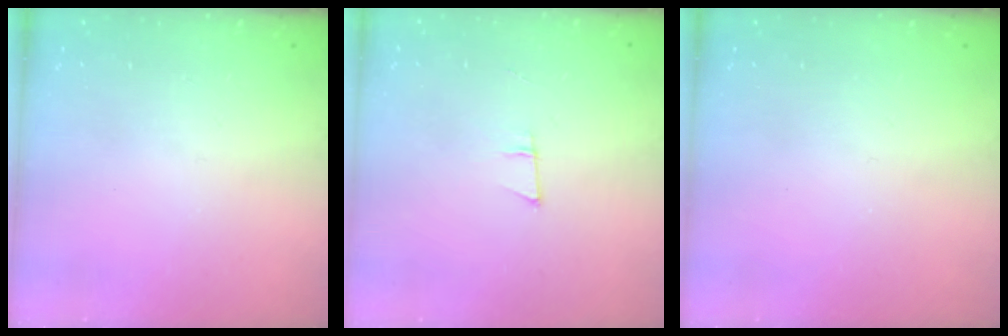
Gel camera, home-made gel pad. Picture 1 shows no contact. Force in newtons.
{"total": 5.7, "press": 4.9, "slide": 2.8}
{"total": 0.0}